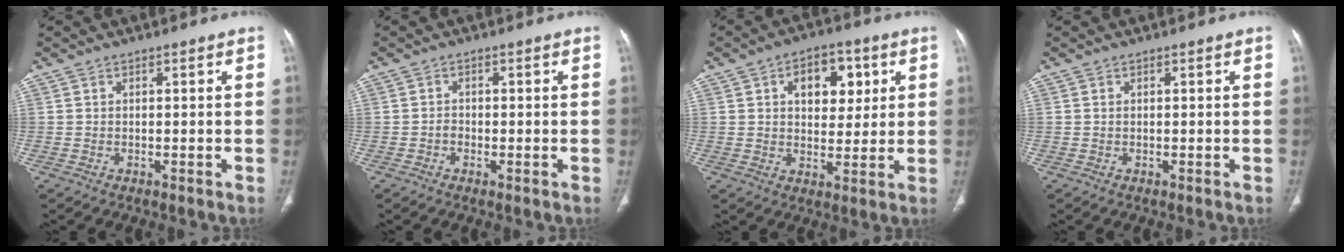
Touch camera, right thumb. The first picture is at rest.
{"total": 1.3, "force": [-0.5, 0.9, 0.8], "torque": [-0.014, 0.002, -0.013]}
{"total": 10.4, "force": [3.4, 6.7, 7.2], "torque": [-0.059, -0.007, 0.049]}
{"total": 0.0}